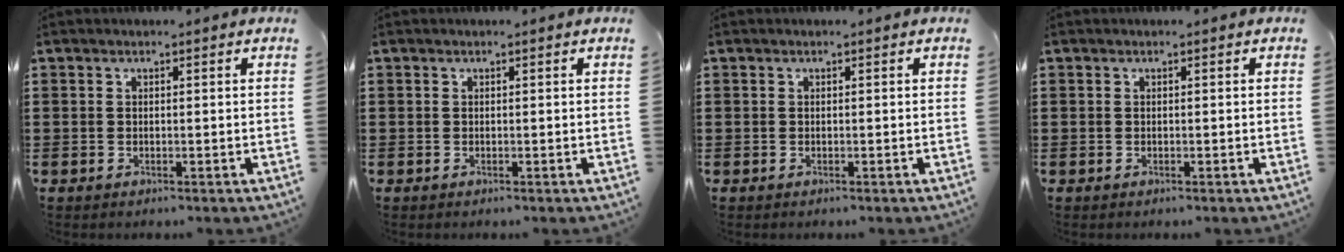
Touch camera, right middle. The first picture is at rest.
{"total": 0.0}
{"total": 0.0}
{"total": 0.0}